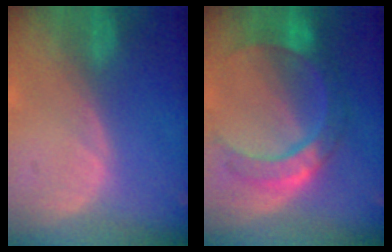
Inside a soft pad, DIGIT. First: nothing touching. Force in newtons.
{"total": 8.0, "press": 8.0, "slide": 0.4}